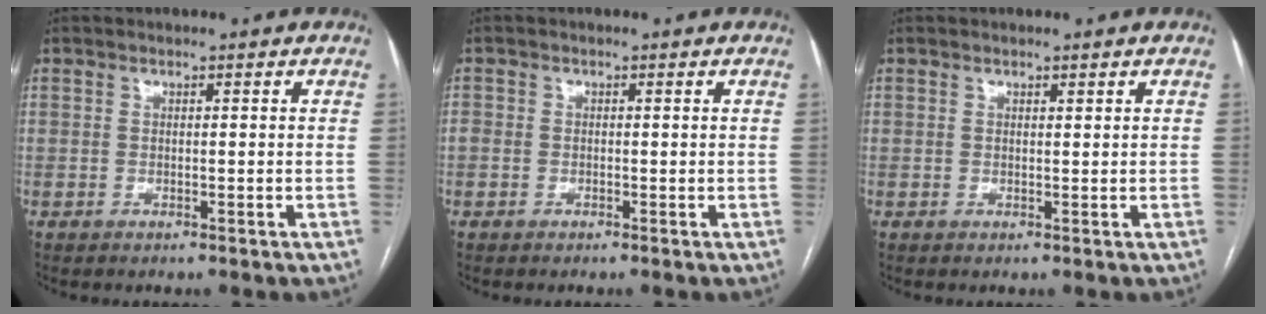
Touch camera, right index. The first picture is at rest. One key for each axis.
{"total": 1.1, "fx": -0.2, "fy": 1.0, "fz": 0.5, "tx": -0.006, "ty": 0.009, "tz": -0.003}
{"total": 0.5, "fx": 0.5, "fy": 0.2, "fz": 0.2, "tx": -0.002, "ty": -0.003, "tz": 0.006}